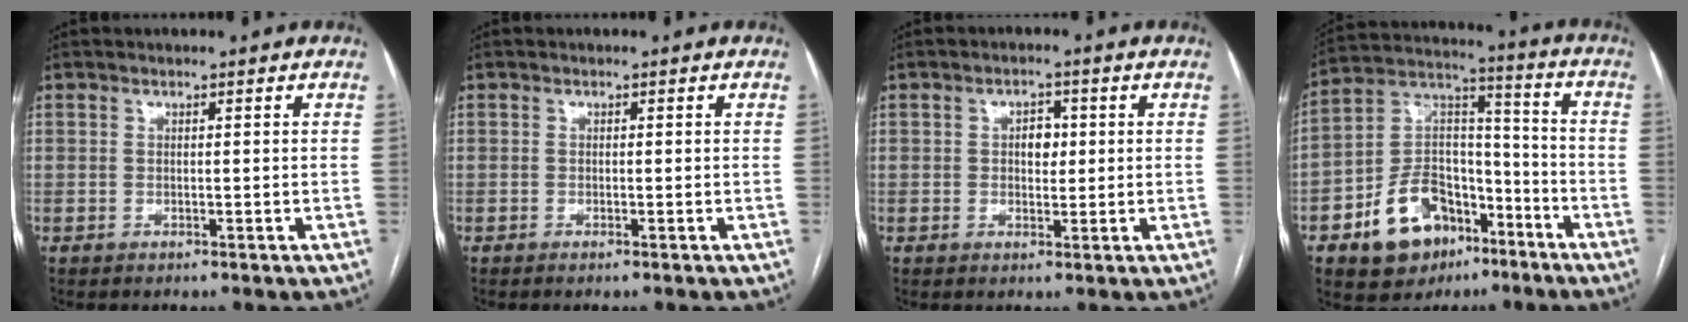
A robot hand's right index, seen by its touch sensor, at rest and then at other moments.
{"total": 0.5, "force": [-0.3, -0.1, 0.4], "torque": [-0.008, 0.001, -0.006]}
{"total": 3.0, "force": [0.4, 1.9, 2.3], "torque": [-0.031, 0.007, 0.006]}
{"total": 15.3, "force": [-8.2, 9.8, 8.5], "torque": [-0.159, 0.031, -0.134]}